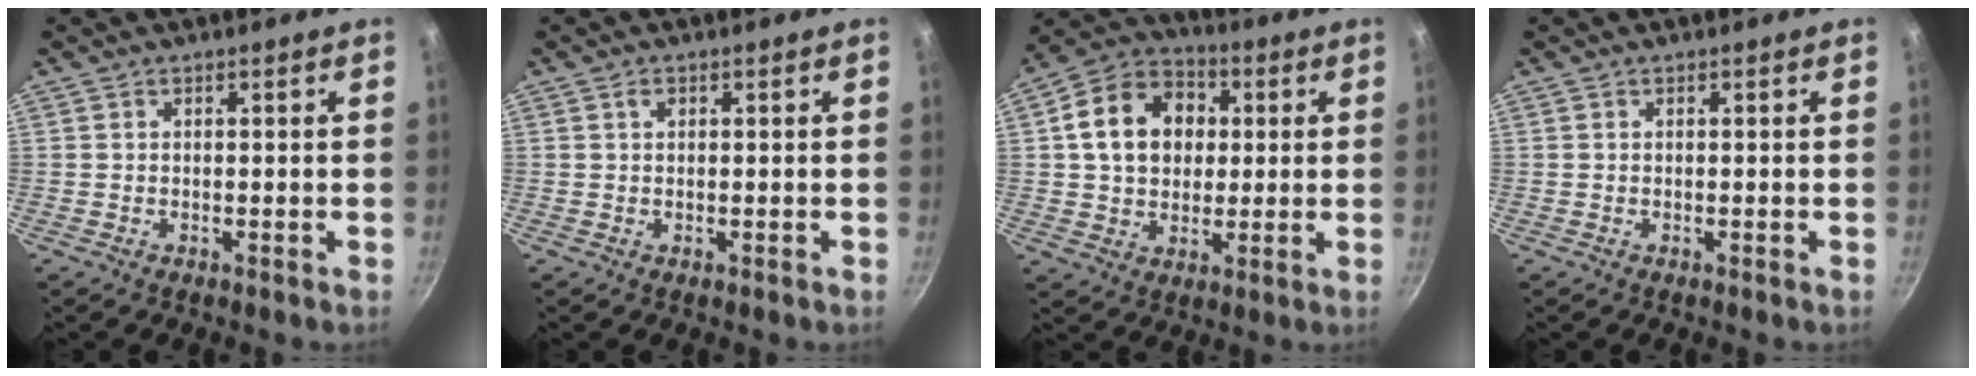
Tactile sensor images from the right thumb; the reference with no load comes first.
{"total": 1.1, "force": [0.4, 0.7, 0.7], "torque": [-0.009, 0.003, 0.006]}
{"total": 14.5, "force": [2.5, 11.5, 8.5], "torque": [-0.122, 0.022, 0.031]}
{"total": 0.0}